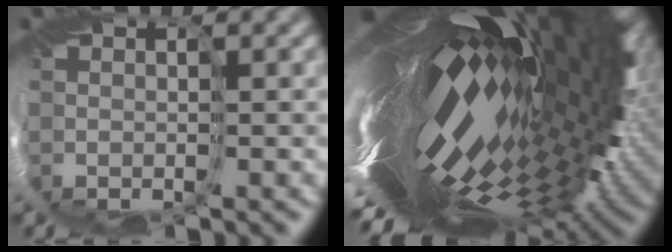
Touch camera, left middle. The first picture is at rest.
{"total": 19.6, "force": [1.6, 7.0, 18.2], "torque": [-0.248, -0.001, 0.018]}